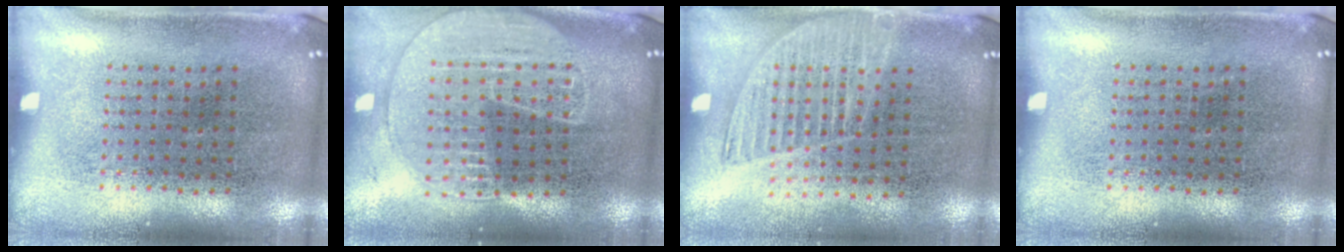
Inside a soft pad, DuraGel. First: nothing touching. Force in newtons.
{"total": 1.8, "press": 1.6, "slide": 0.7}
{"total": 1.3, "press": 1.2, "slide": 0.6}
{"total": 0.0}